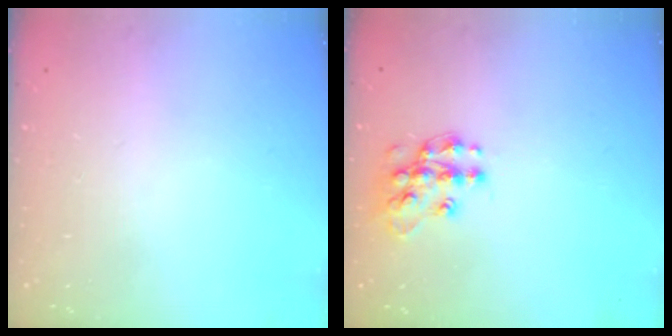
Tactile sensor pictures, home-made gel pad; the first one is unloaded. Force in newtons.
{"total": 12.6, "press": 12.6, "slide": 0.8}